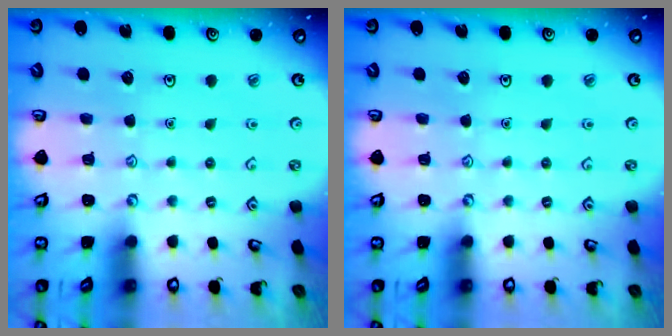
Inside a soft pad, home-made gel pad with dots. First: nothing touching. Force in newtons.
{"total": 0.0}